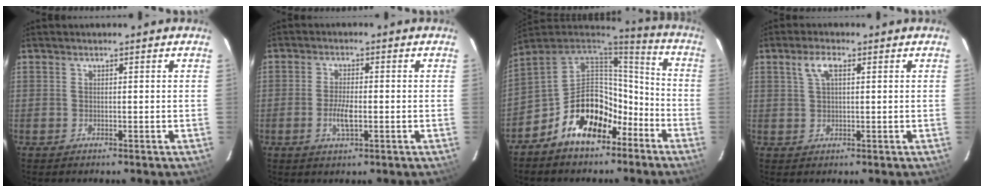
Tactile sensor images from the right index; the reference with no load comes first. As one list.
[{"total": 4.2, "force": [-1.2, 1.4, 3.8], "torque": [-0.077, -0.002, -0.021]}, {"total": 15.9, "force": [-8.6, 9.2, 9.8], "torque": [-0.185, 0.038, -0.136]}, {"total": 3.5, "force": [1.4, 1.4, 2.8], "torque": [-0.057, 0.009, 0.026]}]